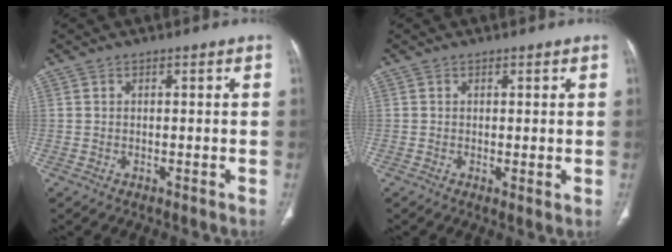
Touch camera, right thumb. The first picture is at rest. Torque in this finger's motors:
{"motor_torque": [-0.11, -0.09, -0.20, 0.00, -0.02]}